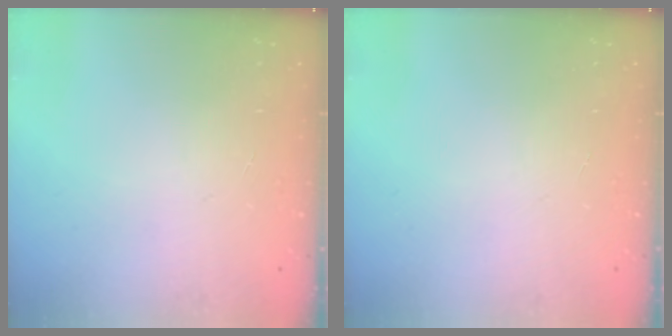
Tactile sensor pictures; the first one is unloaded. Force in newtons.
{"total": 0.0}